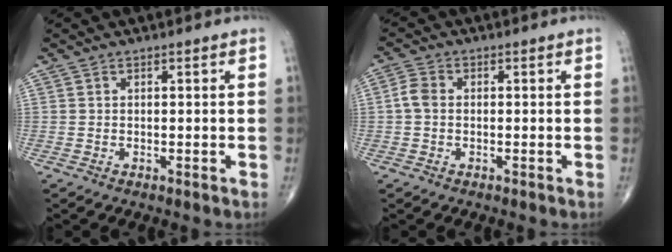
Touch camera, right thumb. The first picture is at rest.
{"total": 3.0, "force": [-0.1, 2.2, 2.0], "torque": [-0.042, 0.009, -0.009]}